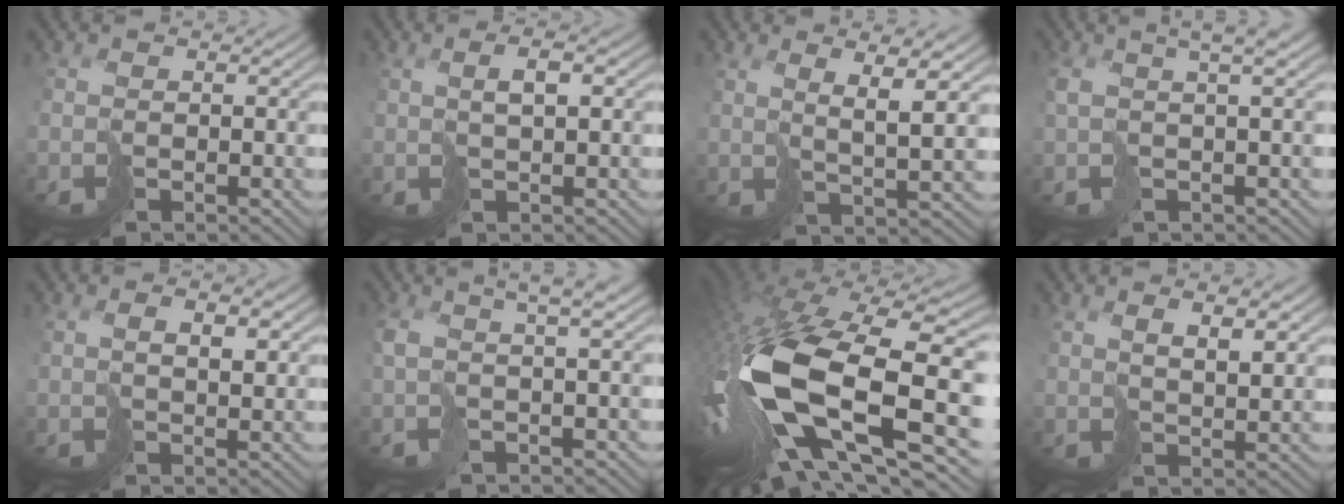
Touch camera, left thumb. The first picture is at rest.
{"total": 2.8, "force": [1.1, 0.6, 2.5], "torque": [-0.044, 0.012, 0.020]}
{"total": 5.4, "force": [2.7, 0.9, 4.6], "torque": [-0.076, -0.001, 0.050]}
{"total": 5.5, "force": [1.8, 1.4, 5.0], "torque": [-0.077, 0.013, 0.027]}
{"total": 3.6, "force": [1.6, 1.4, 3.0], "torque": [-0.052, 0.003, 0.030]}
{"total": 5.4, "force": [1.4, 1.4, 5.0], "torque": [-0.081, 0.013, 0.020]}
{"total": 19.5, "force": [-1.5, 10.7, 16.3], "torque": [-0.379, -0.064, 0.002]}
{"total": 4.5, "force": [2.7, 1.2, 3.3], "torque": [-0.053, -0.001, 0.054]}